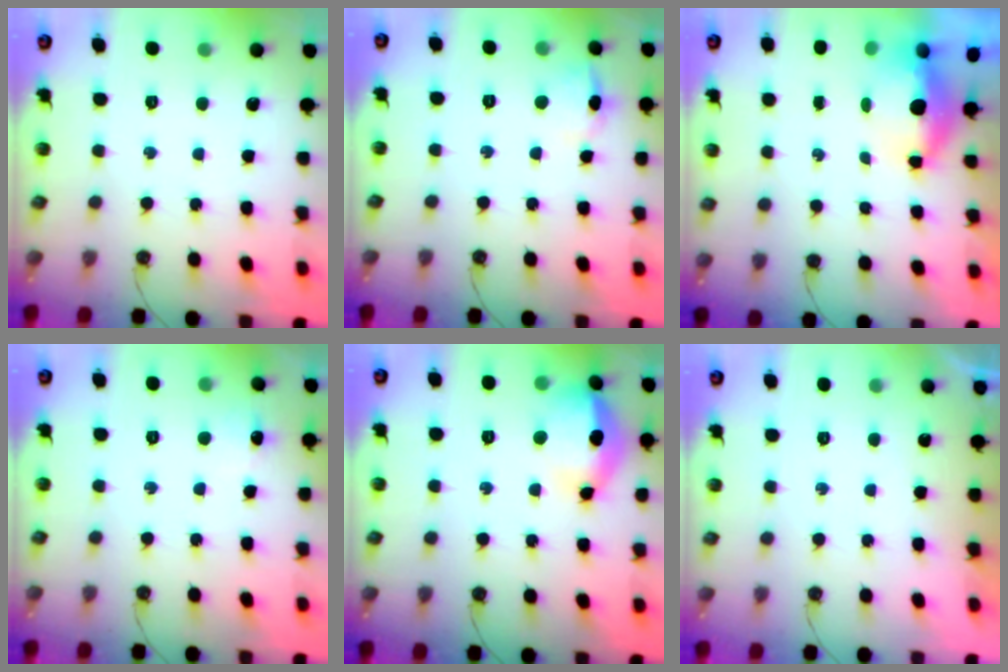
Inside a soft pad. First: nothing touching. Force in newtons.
{"total": 5.8, "press": 5.6, "slide": 1.8}
{"total": 12.6, "press": 6.4, "slide": 10.8}
{"total": 4.0, "press": 3.9, "slide": 0.6}
{"total": 14.3, "press": 14.1, "slide": 2.3}
{"total": 0.0}